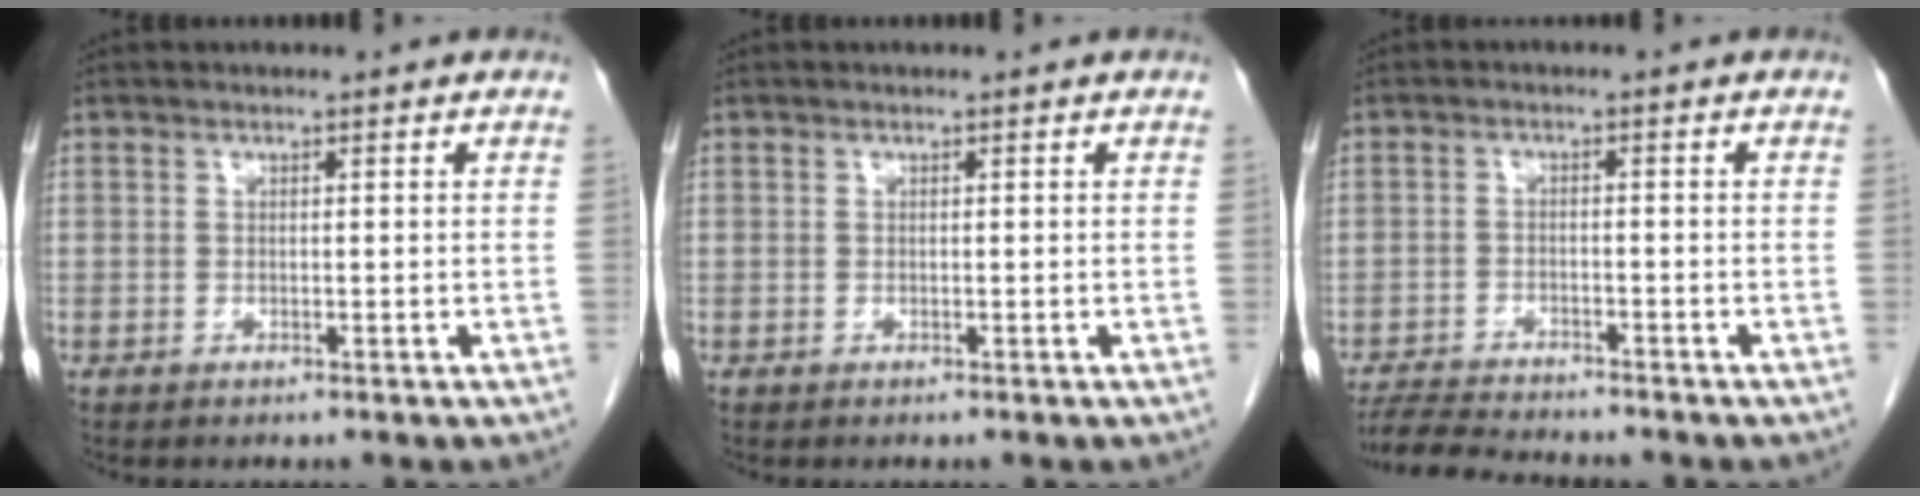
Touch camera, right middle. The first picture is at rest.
{"total": 0.0}
{"total": 7.4, "force": [-7.0, 0.3, 2.2], "torque": [-0.038, -0.014, -0.118]}